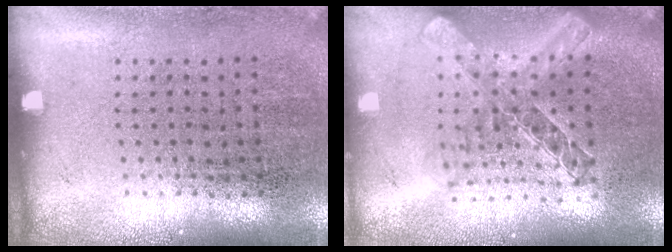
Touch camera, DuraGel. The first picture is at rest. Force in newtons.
{"total": 2.0, "press": 1.7, "slide": 1.1}